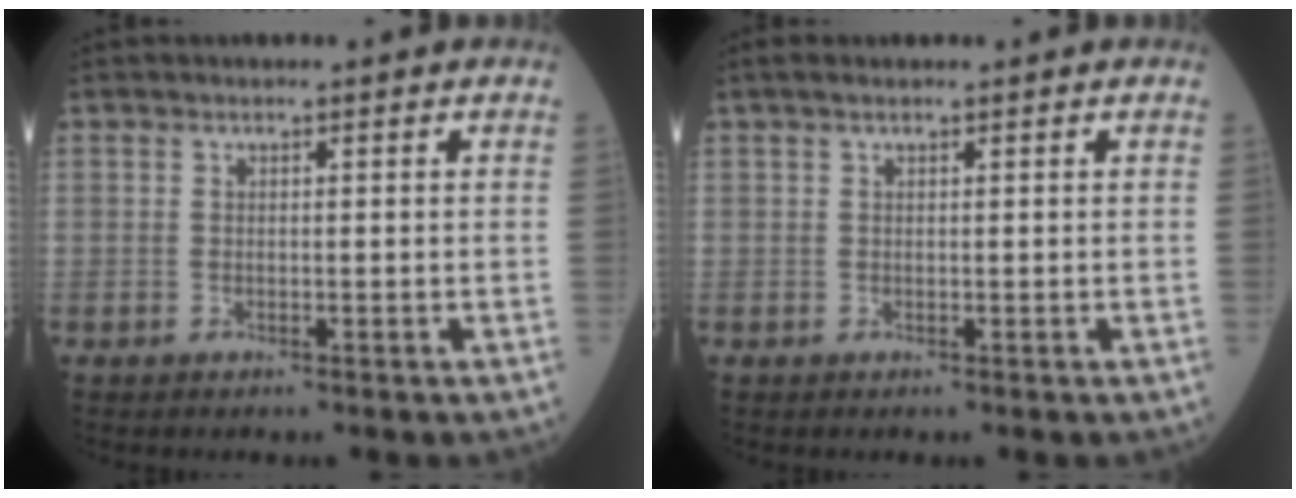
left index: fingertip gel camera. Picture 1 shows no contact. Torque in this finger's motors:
{"motor_torque": [0.11, -0.11, -0.07, 0.00]}